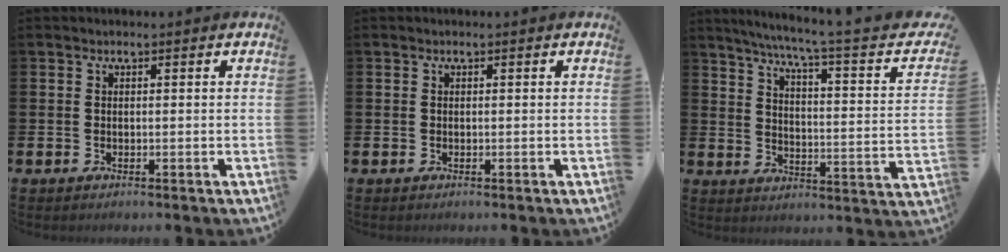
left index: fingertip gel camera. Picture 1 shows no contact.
{"total": 0.0}
{"total": 5.7, "force": [4.3, -0.7, 3.7], "torque": [-0.075, -0.046, 0.059]}